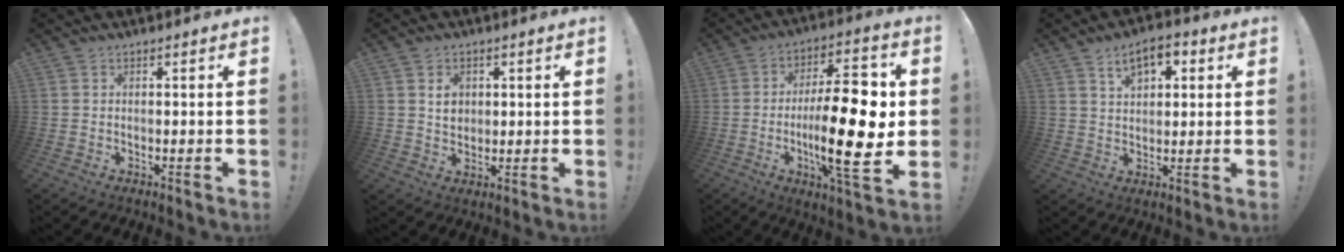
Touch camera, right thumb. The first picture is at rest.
{"total": 5.0, "force": [1.2, 4.3, 2.3], "torque": [-0.022, -0.005, 0.018]}
{"total": 22.2, "force": [-2.0, 7.0, 21.0], "torque": [-0.346, -0.001, -0.035]}
{"total": 8.1, "force": [4.1, 4.8, 5.2], "torque": [-0.070, -0.007, 0.070]}